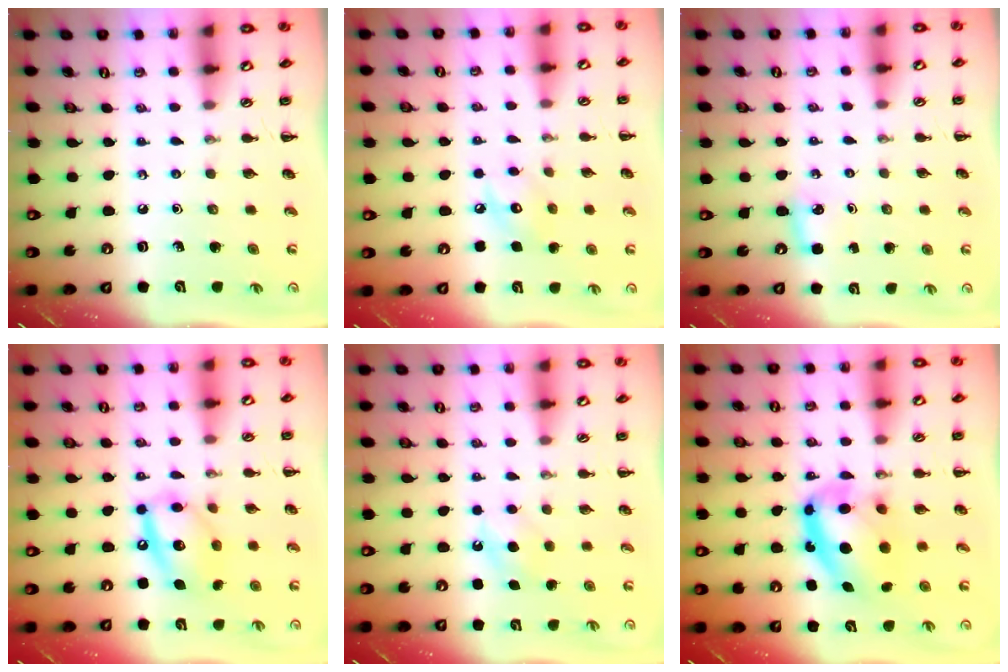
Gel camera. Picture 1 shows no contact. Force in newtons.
{"total": 6.7, "press": 6.6, "slide": 1.0}
{"total": 3.5, "press": 3.4, "slide": 1.0}
{"total": 14.7, "press": 14.6, "slide": 2.0}
{"total": 7.2, "press": 7.0, "slide": 1.8}
{"total": 12.4, "press": 12.0, "slide": 3.0}